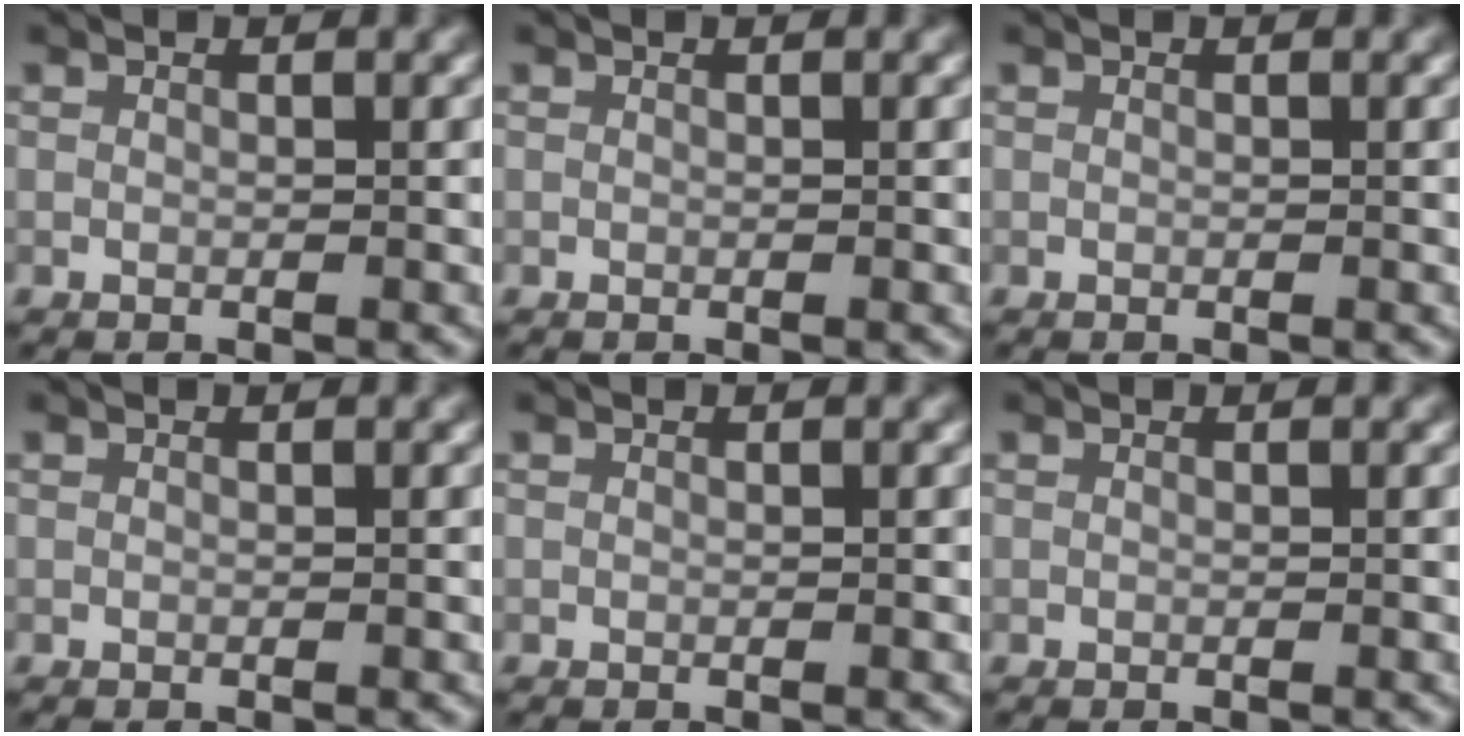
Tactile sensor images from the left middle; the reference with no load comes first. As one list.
[{"total": 0.0}, {"total": 0.0}, {"total": 0.0}, {"total": 0.0}, {"total": 0.0}]